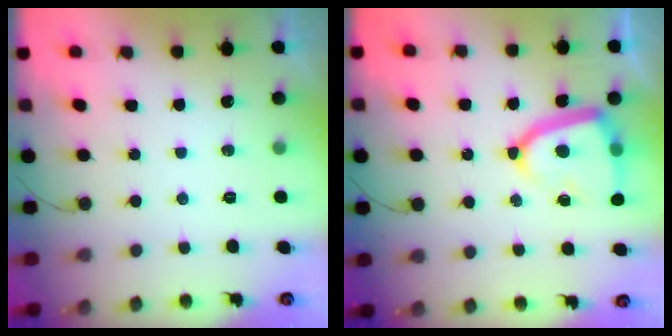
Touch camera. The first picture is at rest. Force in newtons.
{"total": 13.4, "press": 13.3, "slide": 1.7}